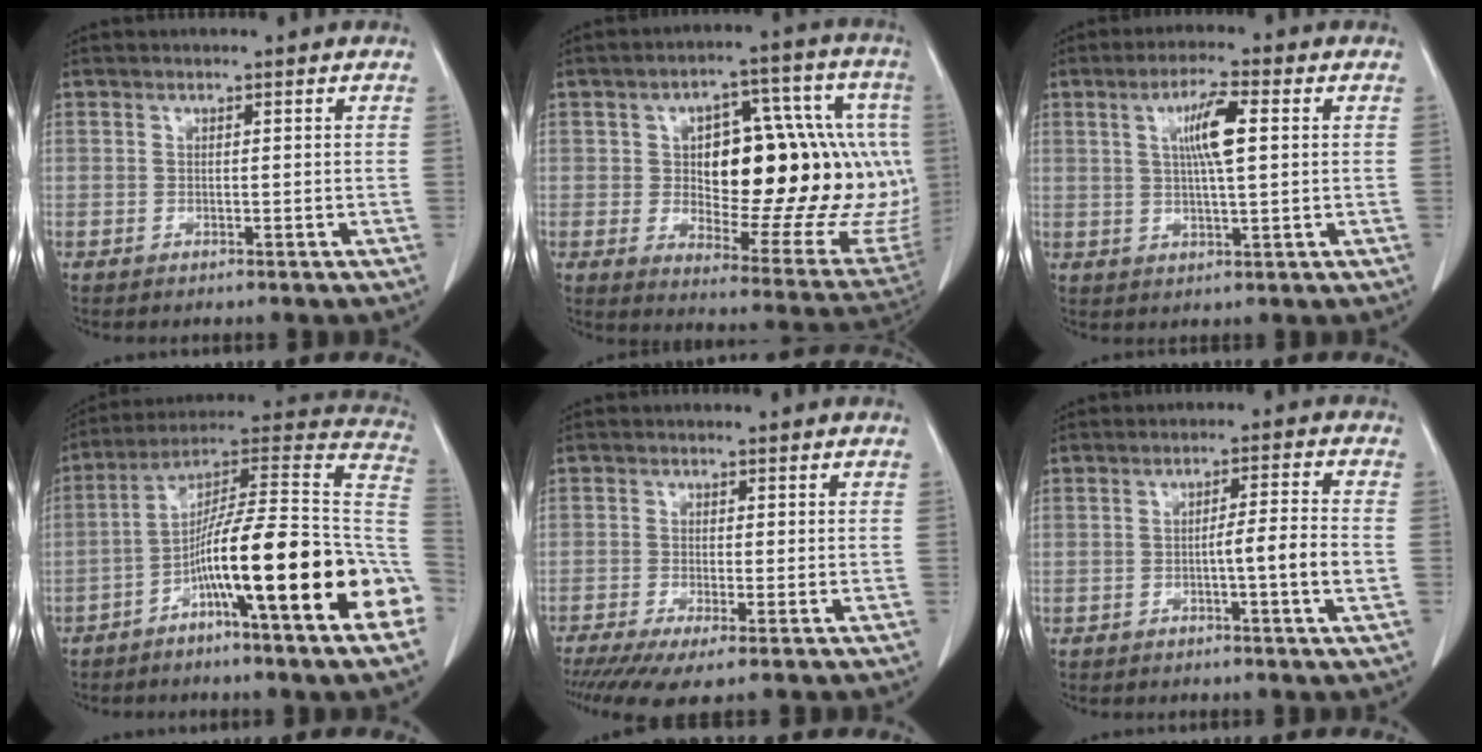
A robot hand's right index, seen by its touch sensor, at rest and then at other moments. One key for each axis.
{"total": 29.2, "fx": 2.4, "fy": 11.8, "fz": 26.5, "tx": -0.305, "ty": 0.052, "tz": 0.068}
{"total": 6.7, "fx": 1.6, "fy": 0.7, "fz": 6.4, "tx": -0.117, "ty": 0.005, "tz": 0.030}
{"total": 25.8, "fx": -8.7, "fy": 0.9, "fz": 24.2, "tx": -0.288, "ty": 0.014, "tz": -0.145}
{"total": 5.7, "fx": -3.3, "fy": 1.1, "fz": 4.6, "tx": -0.077, "ty": -0.015, "tz": -0.056}
{"total": 5.7, "fx": -1.2, "fy": -0.5, "fz": 5.5, "tx": -0.083, "ty": 0.004, "tz": -0.019}